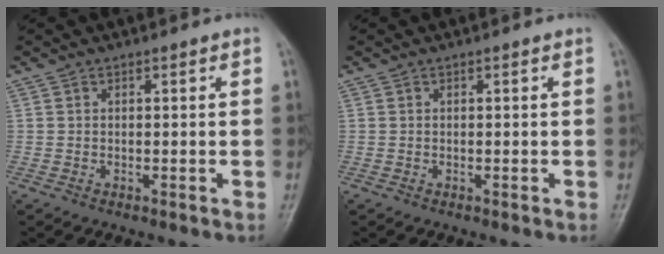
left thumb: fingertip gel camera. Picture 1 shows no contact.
{"total": 0.0}